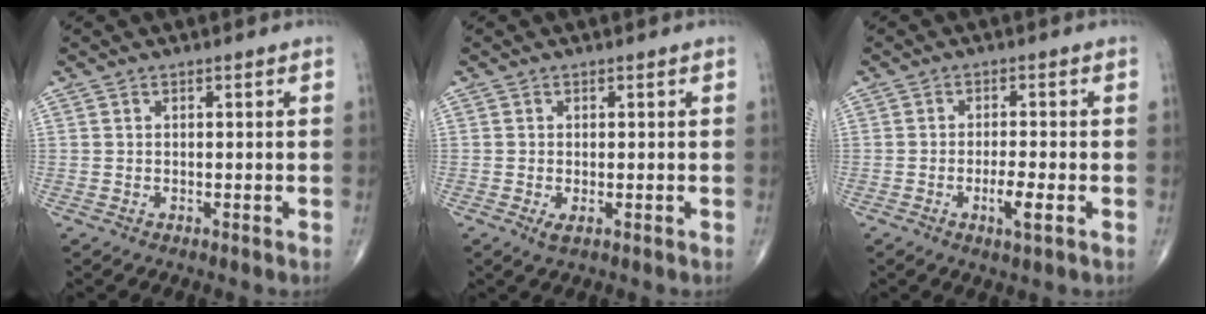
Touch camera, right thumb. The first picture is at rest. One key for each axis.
{"total": 1.5, "fx": -0.5, "fy": 0.6, "fz": 1.3, "tx": -0.030, "ty": -0.006, "tz": -0.008}
{"total": 4.1, "fx": -1.5, "fy": 0.8, "fz": 3.7, "tx": -0.072, "ty": -0.002, "tz": -0.028}